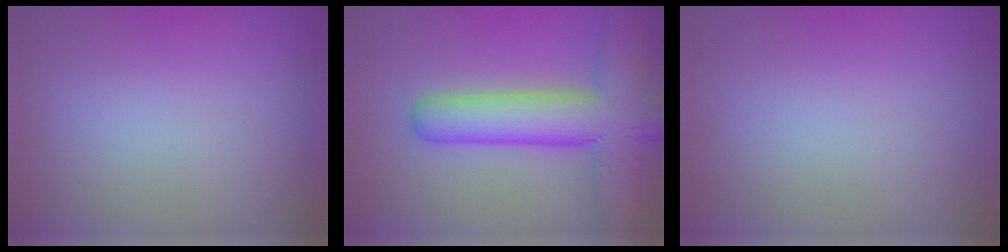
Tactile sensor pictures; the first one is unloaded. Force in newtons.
{"total": 9.7, "press": 9.6, "slide": 0.6}
{"total": 0.0}